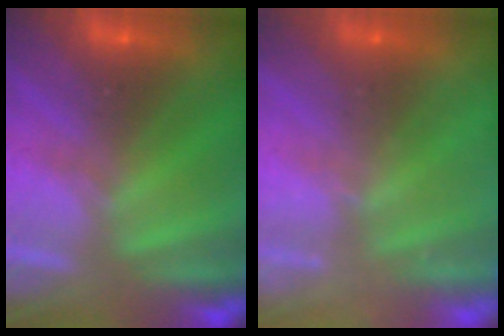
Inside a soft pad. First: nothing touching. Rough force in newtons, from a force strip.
{"total": 2.4}